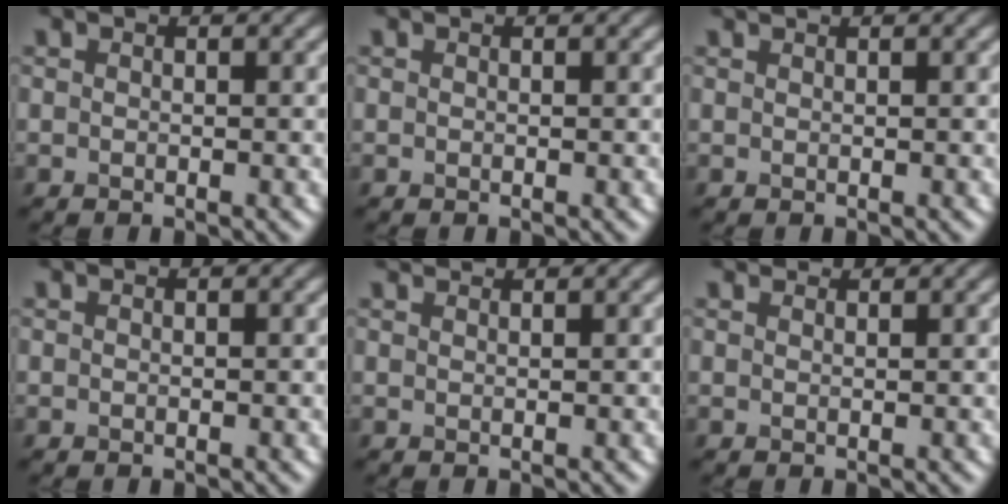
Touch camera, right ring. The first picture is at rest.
{"total": 0.0}
{"total": 0.7, "force": [0.6, 0.1, 0.3], "torque": [-0.002, -0.003, 0.005]}
{"total": 0.0}
{"total": 1.6, "force": [1.5, 0.1, 0.4], "torque": [-0.010, 0.001, 0.017]}
{"total": 1.8, "force": [1.7, 0.3, 0.5], "torque": [-0.017, -0.002, 0.019]}